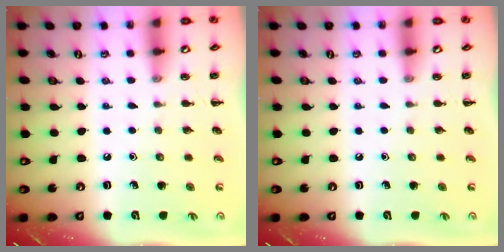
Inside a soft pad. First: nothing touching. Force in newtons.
{"total": 0.0}